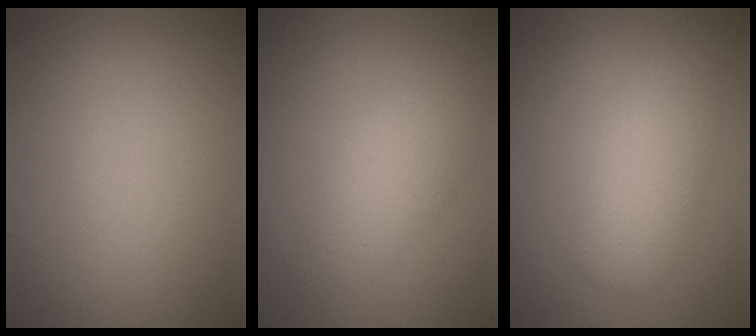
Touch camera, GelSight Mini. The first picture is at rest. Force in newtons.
{"total": 2.8, "press": 2.8, "slide": 0.2}
{"total": 3.3, "press": 3.3, "slide": 0.0}